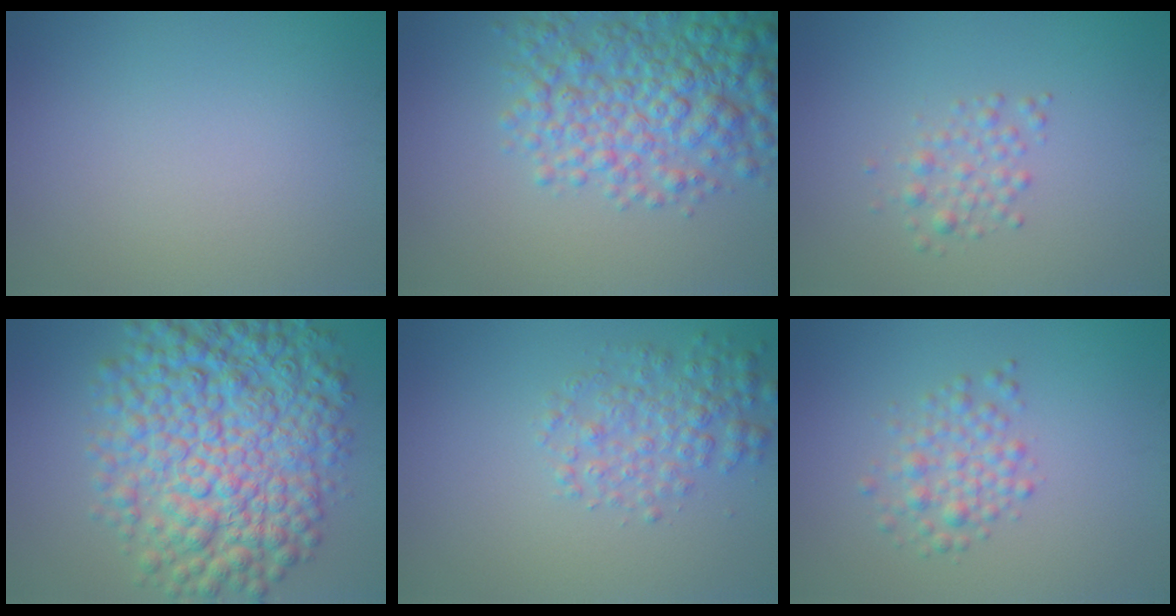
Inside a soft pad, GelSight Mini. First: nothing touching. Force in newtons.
{"total": 7.2, "press": 7.2, "slide": 0.2}
{"total": 1.7, "press": 1.7, "slide": 0.0}
{"total": 11.3, "press": 11.3, "slide": 0.1}
{"total": 3.4, "press": 3.4, "slide": 0.1}
{"total": 2.6, "press": 2.5, "slide": 0.0}